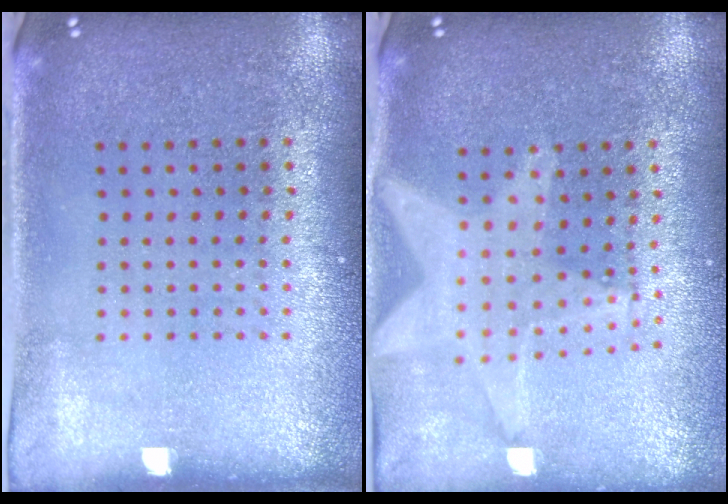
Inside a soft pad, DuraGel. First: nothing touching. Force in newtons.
{"total": 1.5, "press": 1.4, "slide": 0.4}